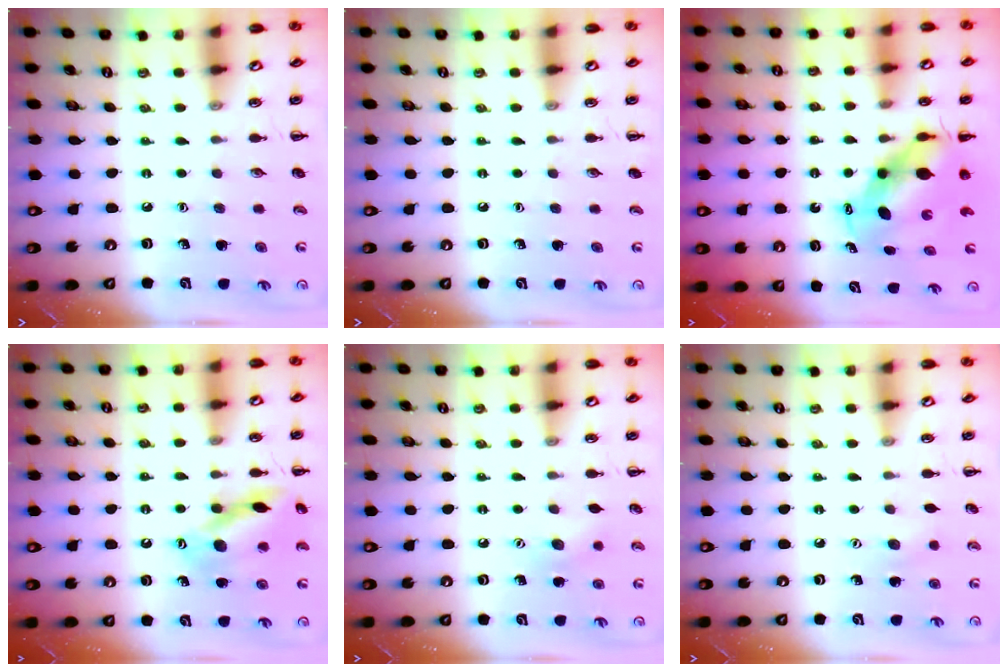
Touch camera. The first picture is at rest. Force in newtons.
{"total": 0.0}
{"total": 7.6, "press": 7.5, "slide": 1.4}
{"total": 14.7, "press": 14.6, "slide": 1.4}
{"total": 7.9, "press": 7.6, "slide": 1.9}
{"total": 4.4, "press": 4.3, "slide": 0.9}